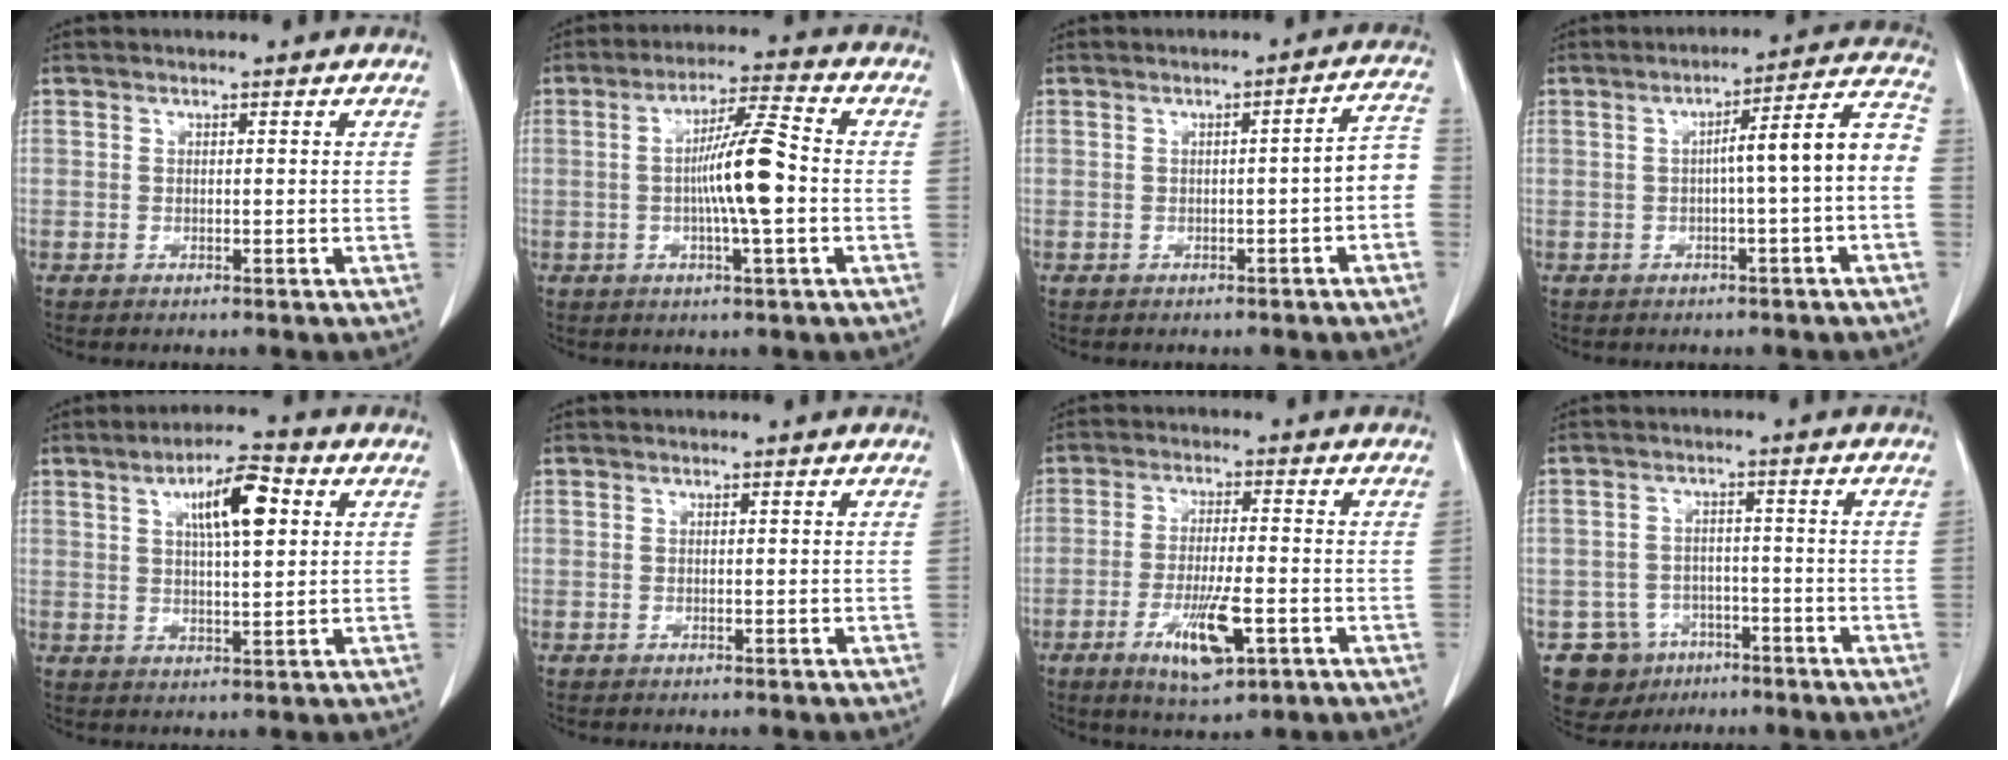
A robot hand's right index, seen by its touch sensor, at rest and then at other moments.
{"total": 9.2, "force": [-0.8, 0.2, 9.1], "torque": [-0.162, 0.006, -0.020]}
{"total": 4.6, "force": [-1.3, 0.5, 4.4], "torque": [-0.048, 0.019, -0.018]}
{"total": 8.7, "force": [-1.0, 0.0, 8.6], "torque": [-0.115, 0.033, -0.018]}
{"total": 8.7, "force": [3.0, 1.9, 7.9], "torque": [-0.135, 0.012, 0.049]}
{"total": 0.0}
{"total": 8.5, "force": [-3.4, 1.8, 7.6], "torque": [-0.141, -0.012, -0.049]}
{"total": 7.3, "force": [-3.9, 6.1, 0.6], "torque": [-0.013, 0.010, -0.053]}